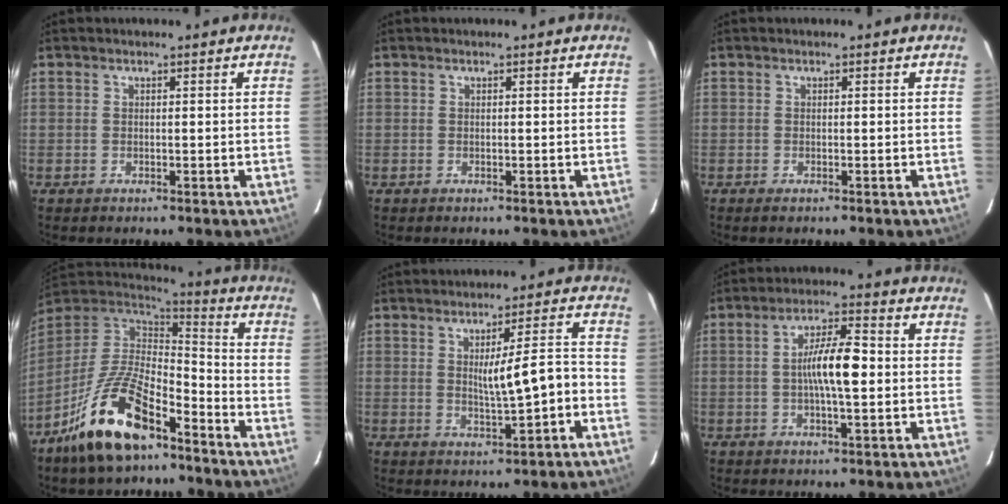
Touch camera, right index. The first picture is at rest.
{"total": 0.0}
{"total": 0.6, "force": [-0.3, 0.0, 0.5], "torque": [-0.008, -0.001, -0.004]}
{"total": 16.7, "force": [-10.5, 5.8, 11.6], "torque": [-0.234, 0.003, -0.197]}
{"total": 6.5, "force": [-1.0, 0.5, 6.5], "torque": [-0.097, 0.008, -0.009]}
{"total": 8.1, "force": [-0.2, 1.5, 7.9], "torque": [-0.146, 0.012, -0.006]}